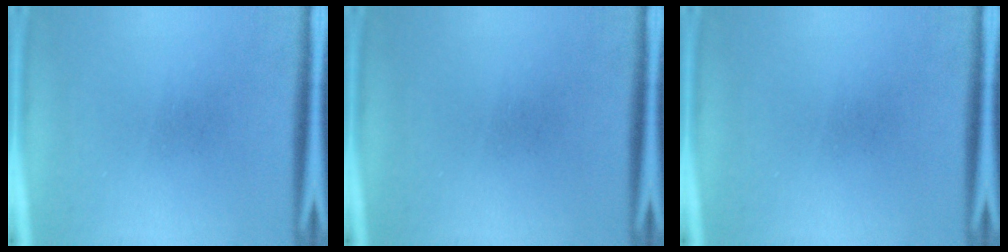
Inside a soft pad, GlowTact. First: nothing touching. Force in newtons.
{"total": 0.0}
{"total": 0.0}